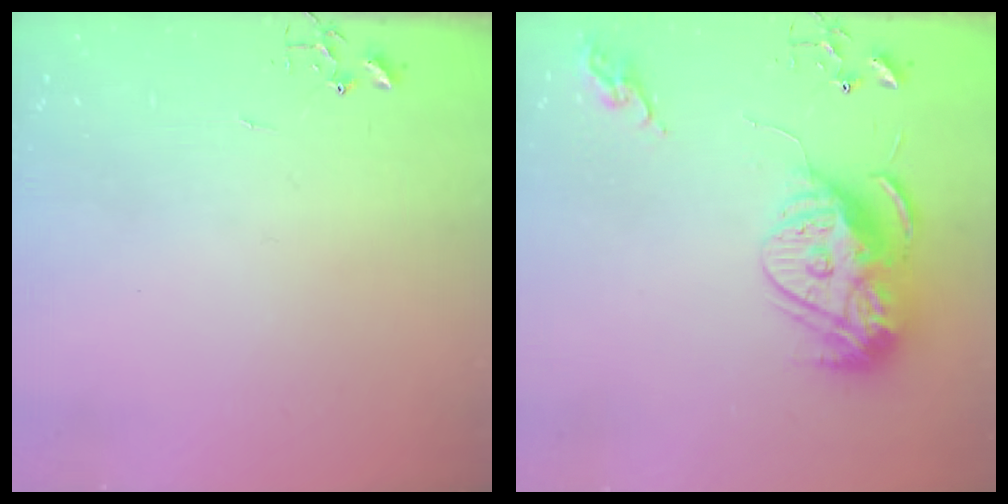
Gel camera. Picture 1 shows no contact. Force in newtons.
{"total": 16.2, "press": 16.1, "slide": 1.3}